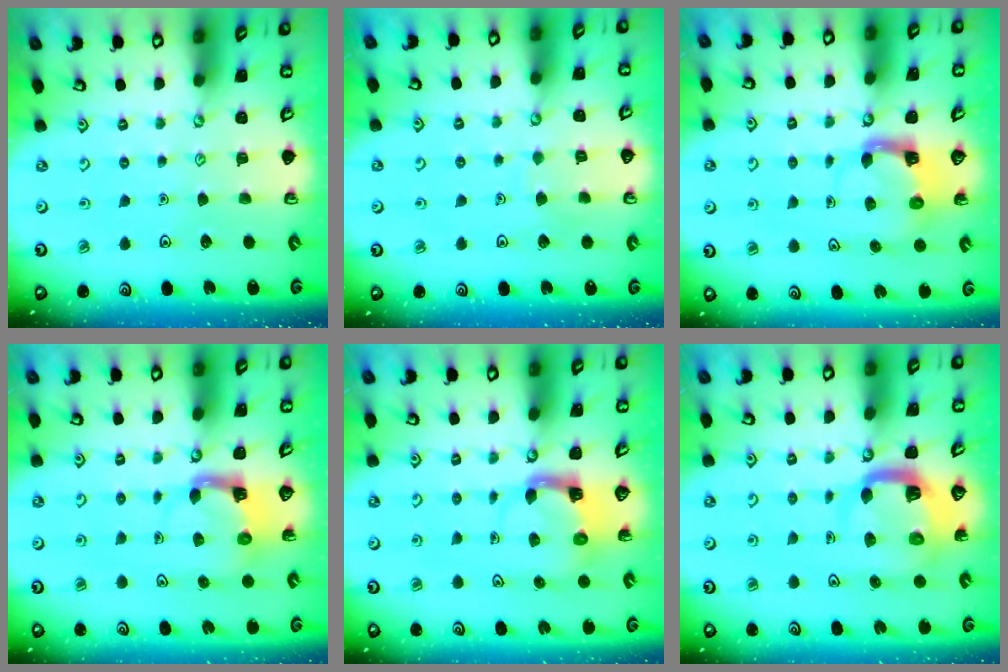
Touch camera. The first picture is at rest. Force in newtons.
{"total": 4.4, "press": 4.4, "slide": 0.4}
{"total": 3.7, "press": 3.6, "slide": 0.6}
{"total": 4.0, "press": 3.9, "slide": 0.7}
{"total": 3.7, "press": 3.6, "slide": 0.6}
{"total": 6.4, "press": 6.4, "slide": 0.9}